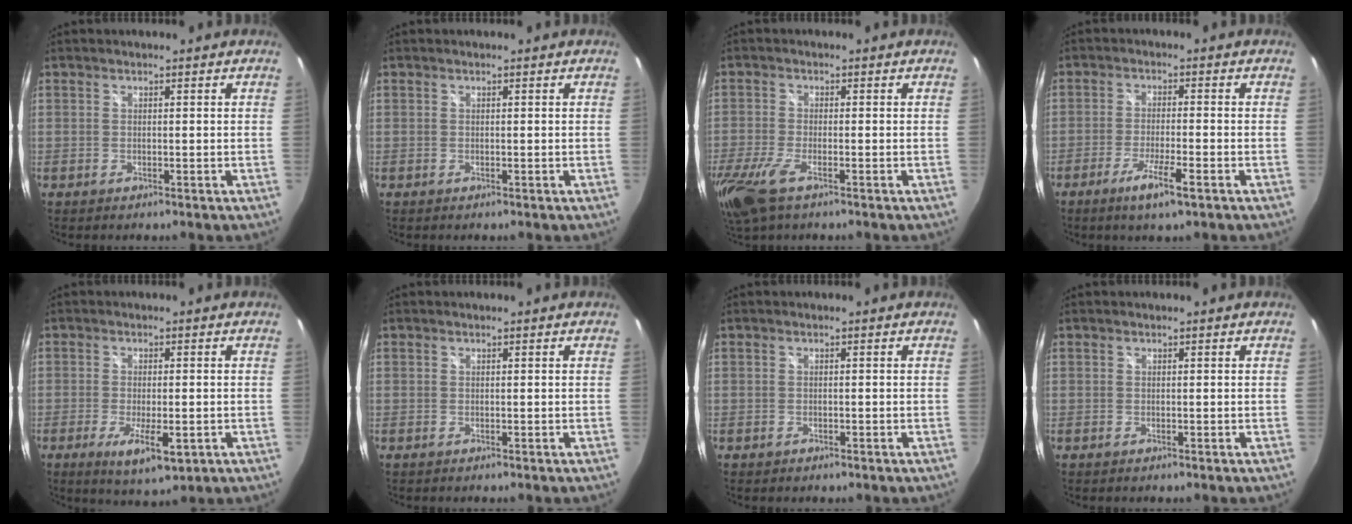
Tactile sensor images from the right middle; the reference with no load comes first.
{"total": 0.0}
{"total": 9.4, "force": [-5.6, 3.1, 6.9], "torque": [-0.167, -0.035, -0.109]}
{"total": 6.2, "force": [-3.6, 0.4, 5.1], "torque": [-0.108, -0.012, -0.063]}
{"total": 7.4, "force": [-2.9, 2.2, 6.5], "torque": [-0.122, -0.021, -0.042]}
{"total": 0.0}
{"total": 0.7, "force": [-0.4, 0.5, 0.2], "torque": [-0.006, -0.004, -0.006]}
{"total": 0.0}